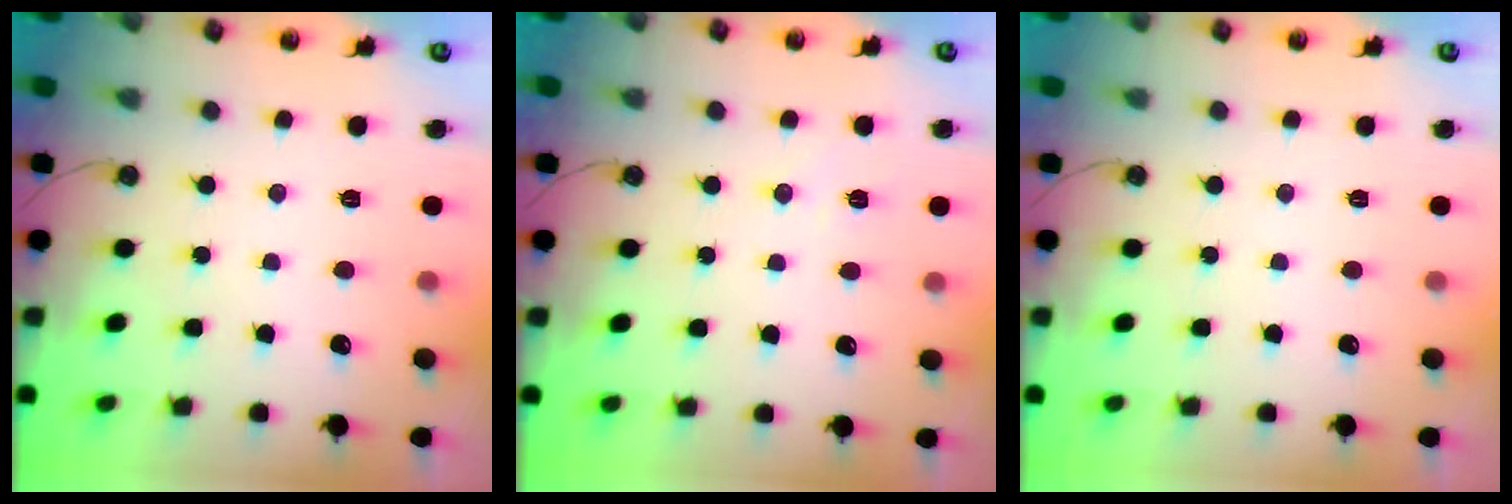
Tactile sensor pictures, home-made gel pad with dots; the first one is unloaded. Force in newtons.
{"total": 5.9, "press": 5.8, "slide": 1.3}
{"total": 0.0}